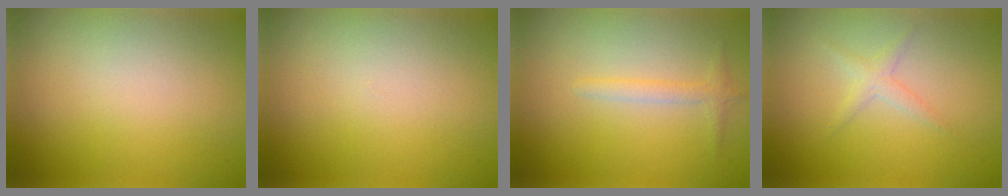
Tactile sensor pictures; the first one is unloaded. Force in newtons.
{"total": 0.0}
{"total": 1.4, "press": 1.4, "slide": 0.0}
{"total": 1.3, "press": 1.3, "slide": 0.1}